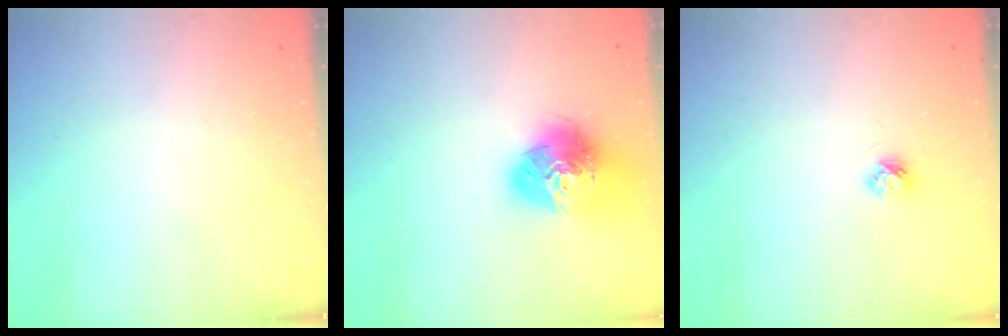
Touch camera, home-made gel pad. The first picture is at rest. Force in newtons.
{"total": 18.8, "press": 18.6, "slide": 2.1}
{"total": 4.5, "press": 4.5, "slide": 0.6}